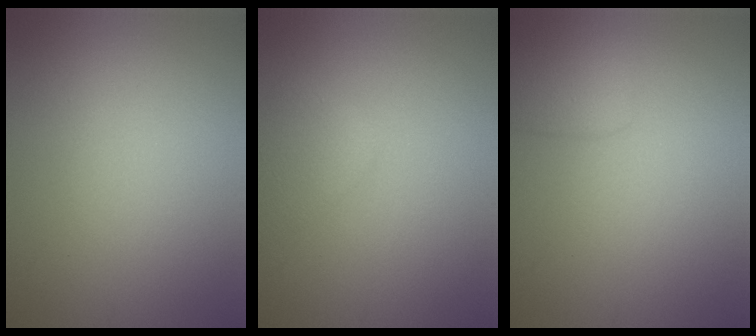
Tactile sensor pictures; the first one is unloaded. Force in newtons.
{"total": 1.6, "press": 1.6, "slide": 0.1}
{"total": 2.0, "press": 1.9, "slide": 0.1}